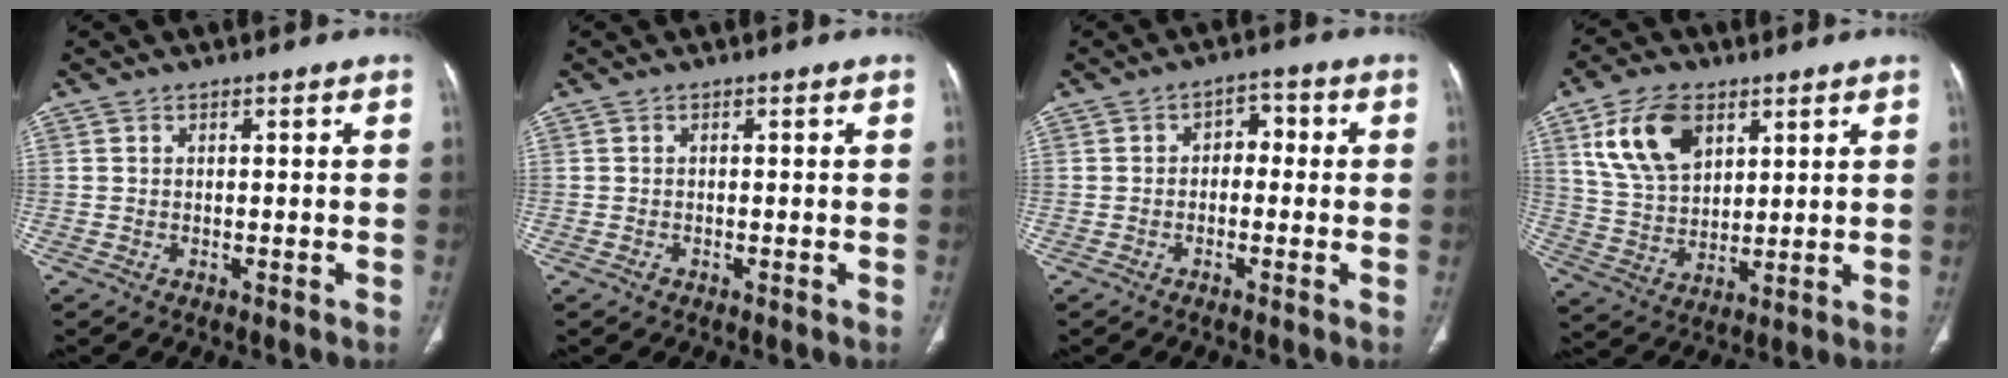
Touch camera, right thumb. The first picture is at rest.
{"total": 0.5, "force": [-0.3, 0.4, 0.2], "torque": [-0.002, 0.001, -0.008]}
{"total": 3.9, "force": [-0.2, 2.7, 2.7], "torque": [-0.020, 0.021, -0.014]}
{"total": 13.1, "force": [6.0, 8.1, 8.4], "torque": [-0.139, -0.017, 0.123]}